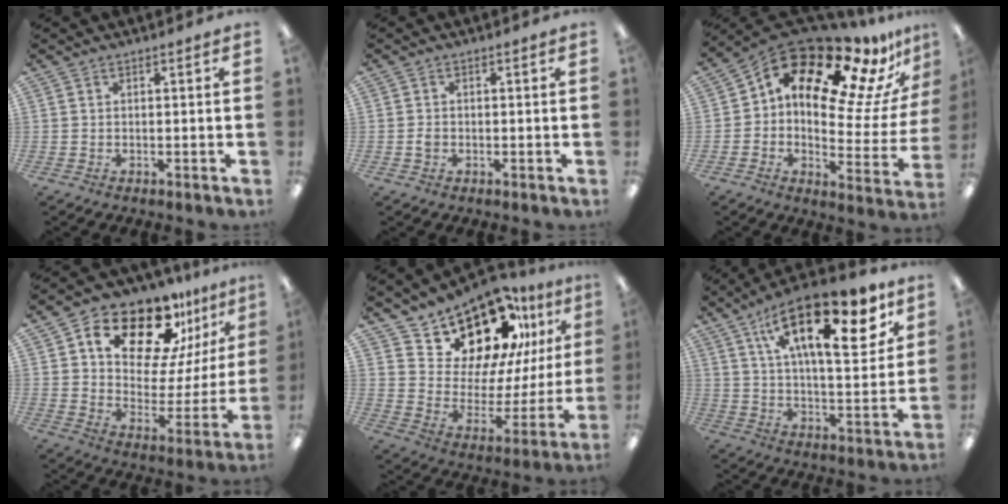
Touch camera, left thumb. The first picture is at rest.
{"total": 1.4, "force": [-0.2, 1.0, 1.0], "torque": [-0.018, 0.005, -0.006]}
{"total": 19.3, "force": [11.7, 8.8, 12.6], "torque": [-0.193, -0.090, 0.190]}
{"total": 19.2, "force": [14.4, 8.7, 9.2], "torque": [-0.150, -0.099, 0.246]}
{"total": 18.5, "force": [15.4, 8.0, 6.4], "torque": [-0.121, -0.114, 0.273]}
{"total": 22.6, "force": [12.6, 9.2, 16.4], "torque": [-0.252, -0.056, 0.201]}